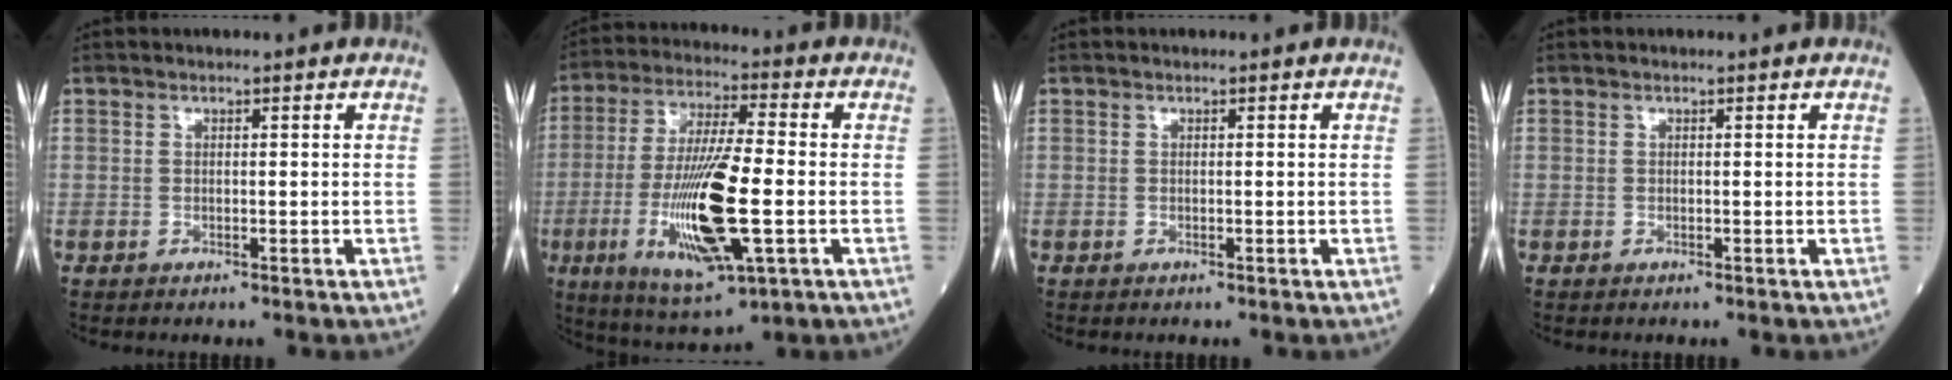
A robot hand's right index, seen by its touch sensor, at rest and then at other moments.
{"total": 16.5, "force": [-3.8, 2.6, 15.8], "torque": [-0.318, -0.022, -0.059]}
{"total": 0.0}
{"total": 0.0}